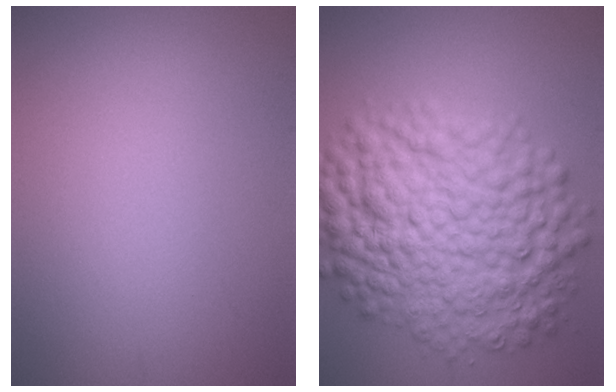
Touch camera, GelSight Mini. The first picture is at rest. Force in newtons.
{"total": 10.8, "press": 10.8, "slide": 0.1}